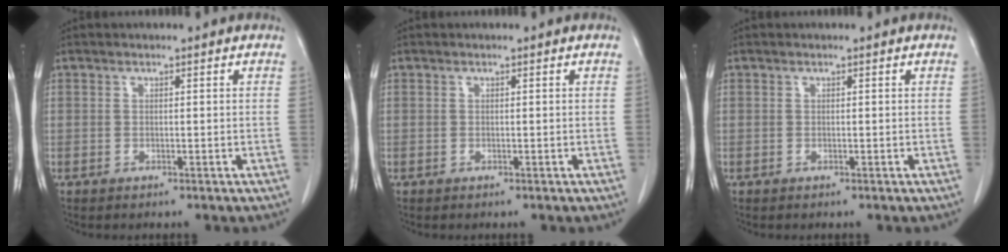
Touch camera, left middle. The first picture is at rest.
{"total": 0.0}
{"total": 0.0}